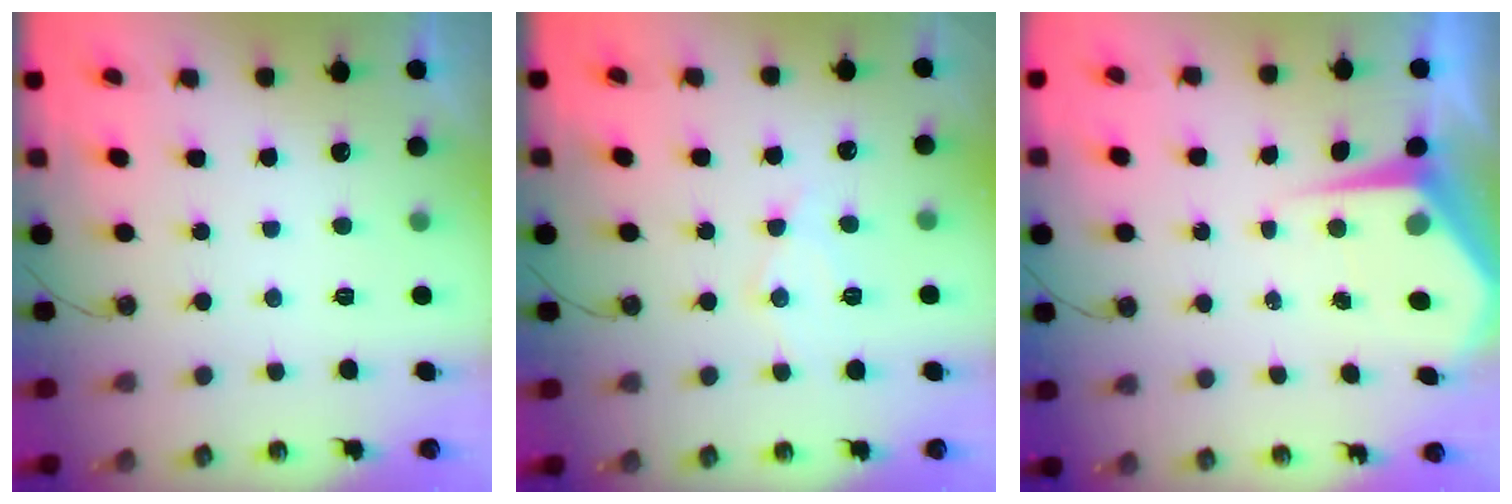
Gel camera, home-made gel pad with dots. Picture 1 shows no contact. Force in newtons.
{"total": 9.1, "press": 9.0, "slide": 0.8}
{"total": 6.3, "press": 6.3, "slide": 0.4}